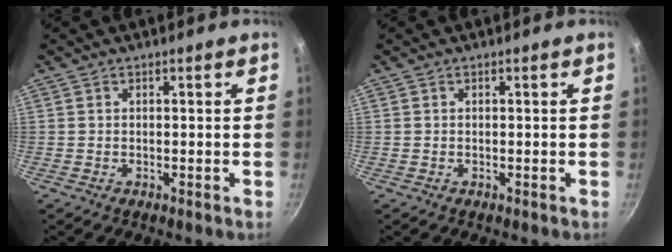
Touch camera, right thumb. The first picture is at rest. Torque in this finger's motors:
{"motor_torque": [0.05, 0.04, -0.01, 0.00, 0.00]}